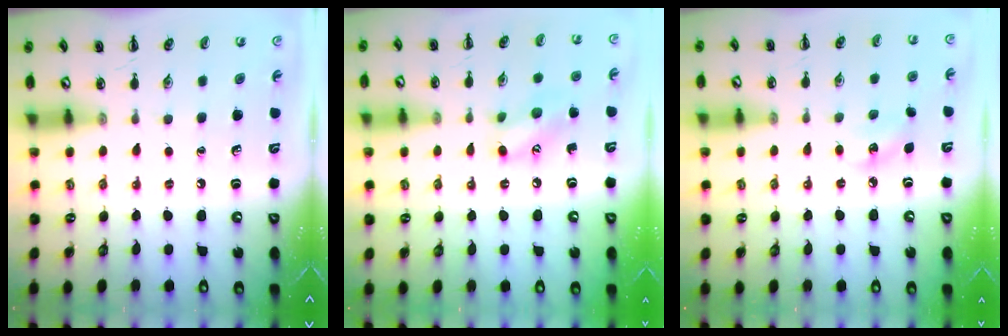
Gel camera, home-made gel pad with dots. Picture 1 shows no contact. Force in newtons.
{"total": 9.8, "press": 9.8, "slide": 0.3}
{"total": 6.0, "press": 5.8, "slide": 1.7}